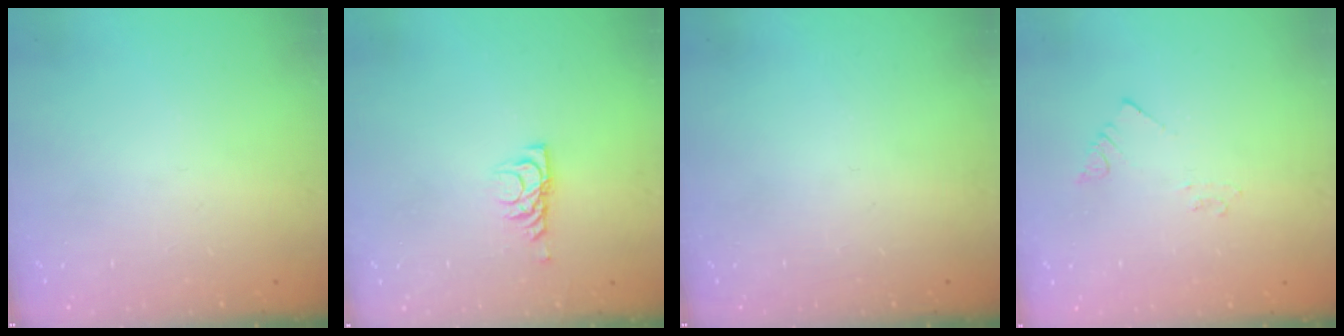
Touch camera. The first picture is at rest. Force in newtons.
{"total": 6.2, "press": 6.2, "slide": 0.7}
{"total": 0.0}
{"total": 2.1, "press": 2.1, "slide": 0.3}